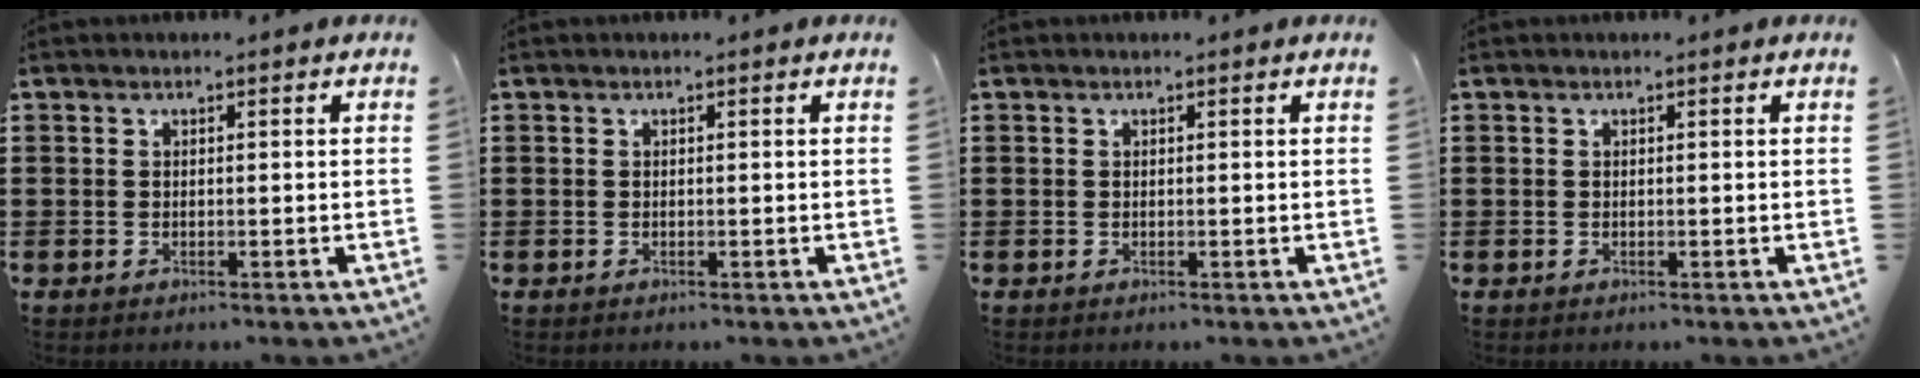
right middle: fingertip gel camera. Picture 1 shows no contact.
{"total": 0.0}
{"total": 0.0}
{"total": 0.0}